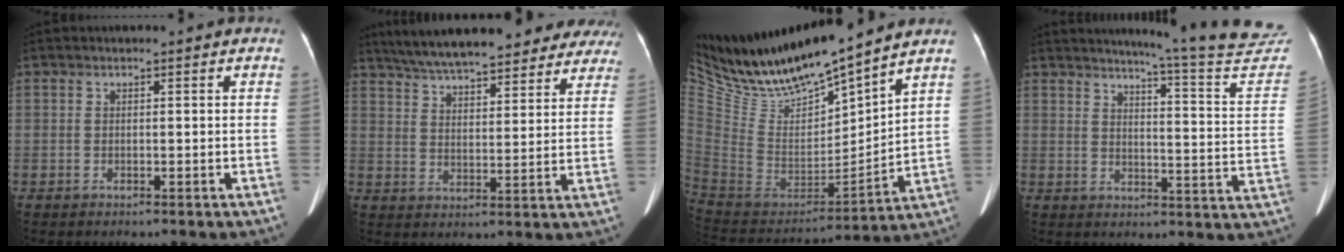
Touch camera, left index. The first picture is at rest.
{"total": 25.8, "force": [22.5, 6.8, 10.7], "torque": [-0.173, 0.005, 0.288]}
{"total": 16.3, "force": [15.4, 1.1, 5.3], "torque": [-0.123, -0.026, 0.299]}
{"total": 22.0, "force": [21.0, -1.4, 6.6], "torque": [-0.090, -0.139, 0.234]}